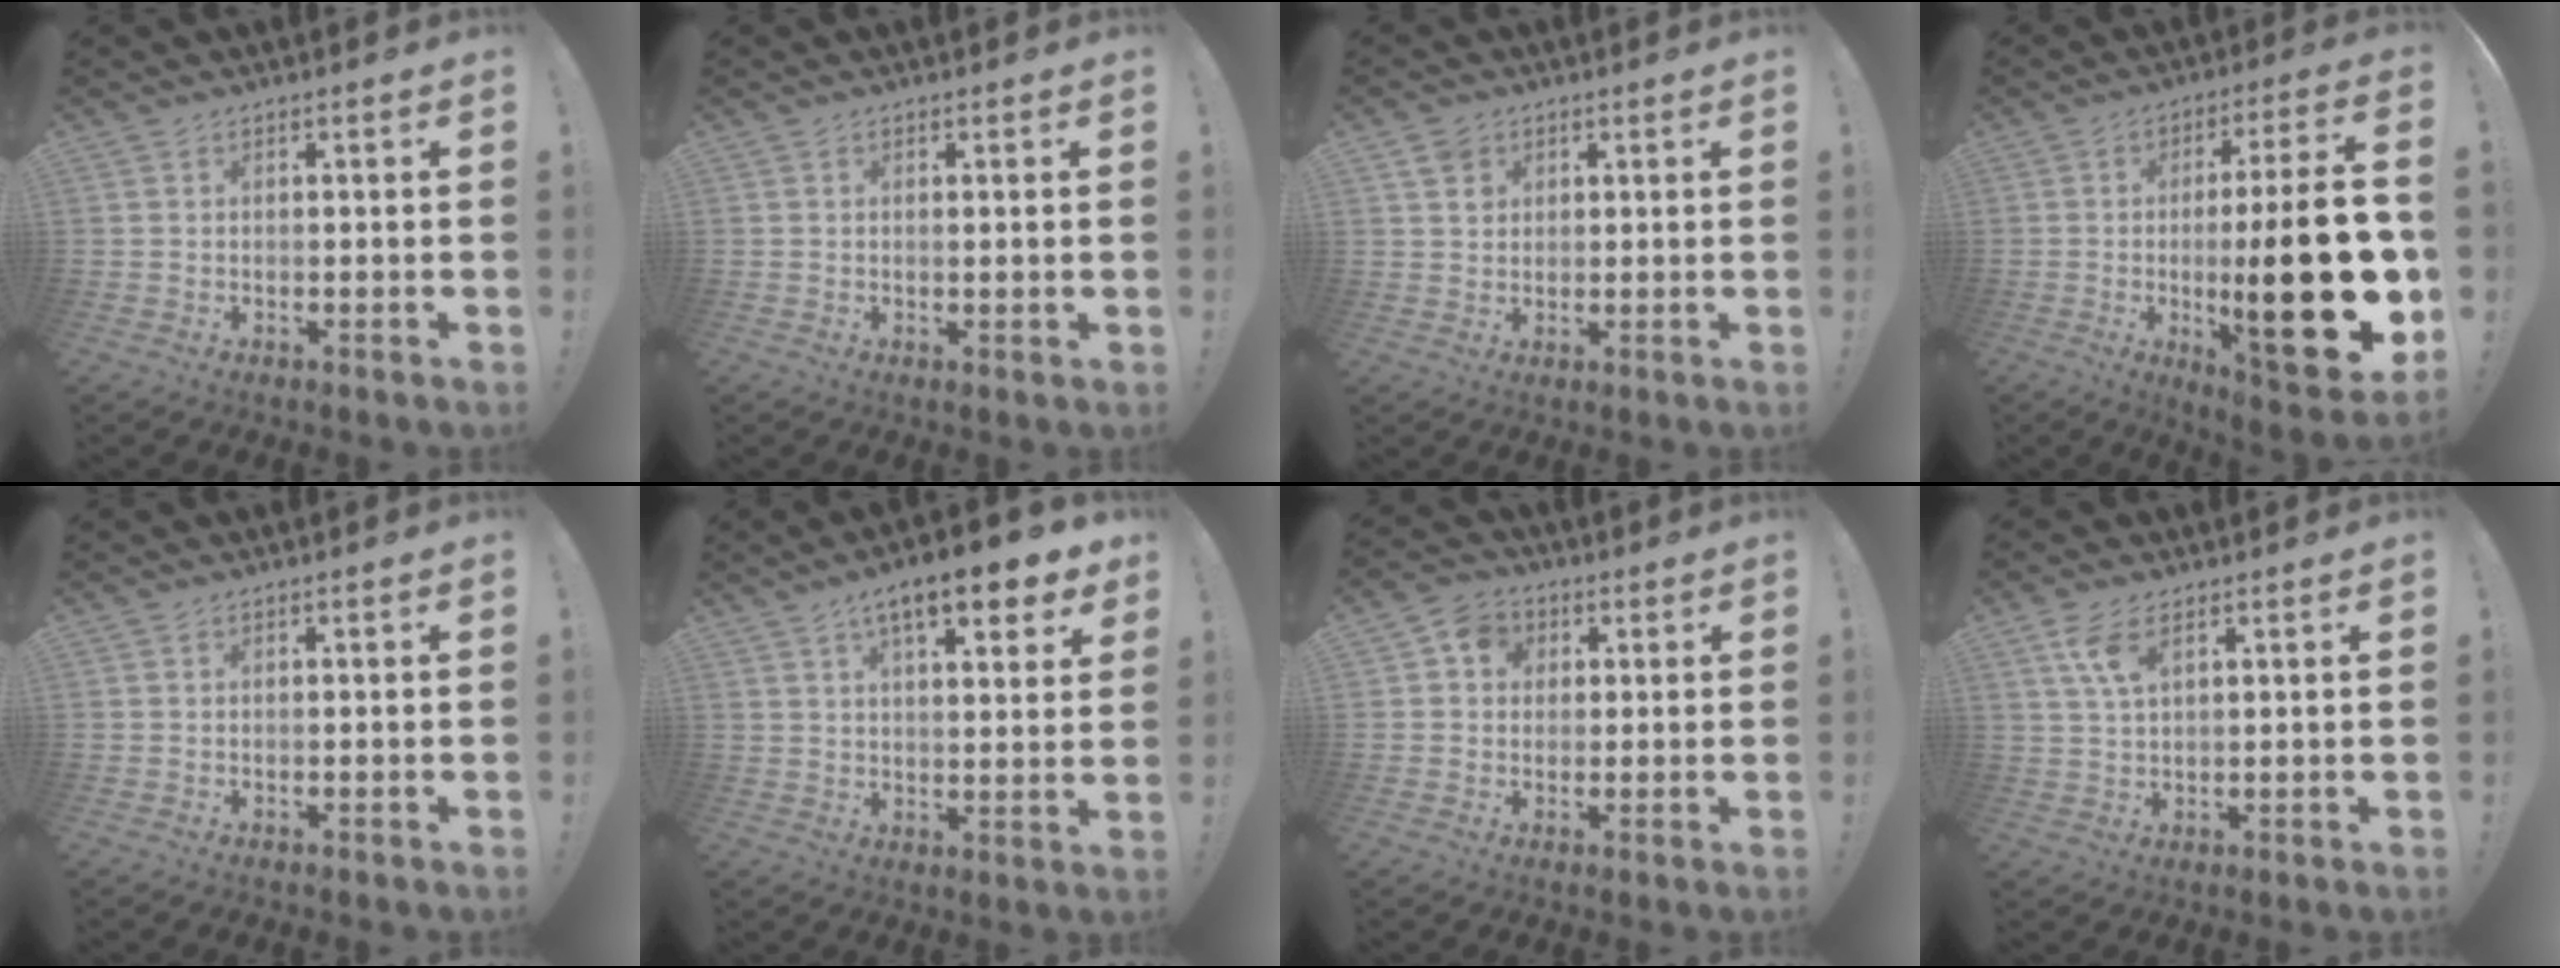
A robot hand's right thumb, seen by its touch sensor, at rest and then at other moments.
{"total": 1.1, "force": [0.6, 0.1, 0.9], "torque": [-0.005, -0.004, 0.007]}
{"total": 4.7, "force": [2.6, 3.7, 1.4], "torque": [-0.007, -0.010, 0.045]}
{"total": 27.7, "force": [-3.8, 6.4, 26.7], "torque": [-0.426, 0.007, -0.052]}
{"total": 0.0}
{"total": 11.8, "force": [6.9, 3.3, 9.0], "torque": [-0.126, -0.036, 0.109]}
{"total": 7.0, "force": [1.5, 6.2, 2.9], "torque": [-0.036, 0.004, 0.029]}
{"total": 6.4, "force": [3.2, 2.8, 4.8], "torque": [-0.096, -0.011, 0.058]}